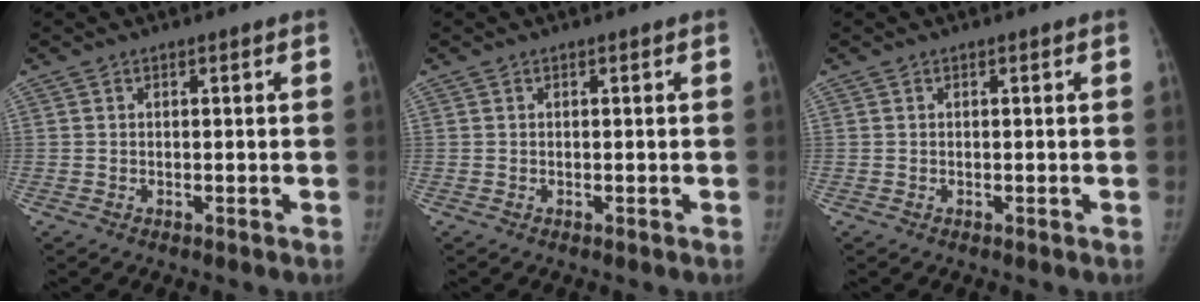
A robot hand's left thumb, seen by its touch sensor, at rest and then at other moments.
{"total": 0.0}
{"total": 0.0}